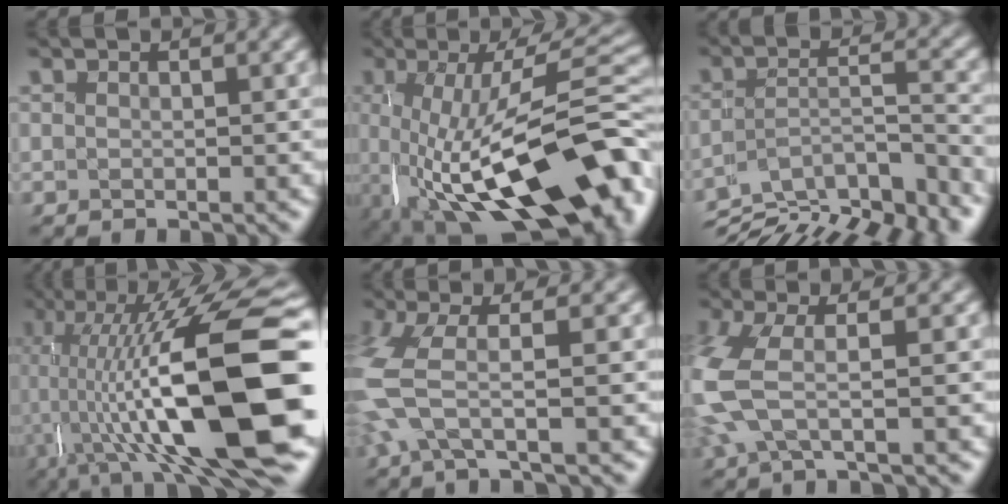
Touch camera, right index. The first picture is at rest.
{"total": 15.1, "force": [-5.8, 6.3, 12.5], "torque": [-0.216, -0.030, -0.064]}
{"total": 9.8, "force": [-6.5, 4.8, 5.6], "torque": [-0.063, -0.019, -0.104]}
{"total": 16.8, "force": [0.0, 6.2, 15.6], "torque": [-0.229, 0.006, 0.001]}
{"total": 4.8, "force": [0.3, 2.2, 4.3], "torque": [-0.115, -0.001, 0.000]}
{"total": 5.2, "force": [0.2, 3.0, 4.3], "torque": [-0.125, -0.008, 0.002]}